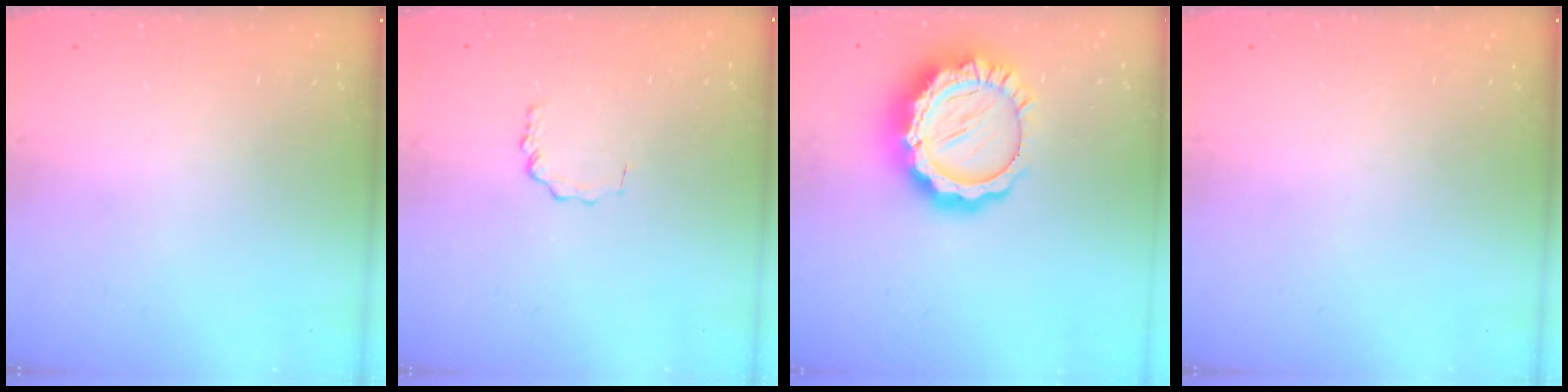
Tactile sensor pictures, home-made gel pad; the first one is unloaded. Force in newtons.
{"total": 2.1, "press": 2.1, "slide": 0.3}
{"total": 16.4, "press": 16.3, "slide": 1.4}
{"total": 0.0}